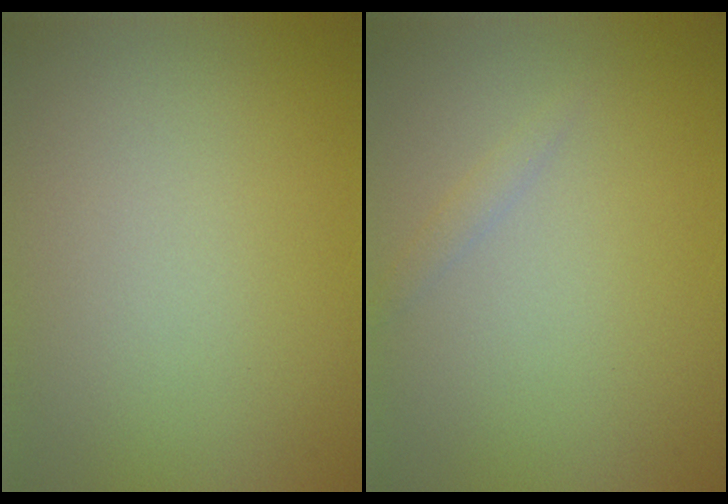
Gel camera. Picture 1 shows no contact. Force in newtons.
{"total": 0.8, "press": 0.8, "slide": 0.0}